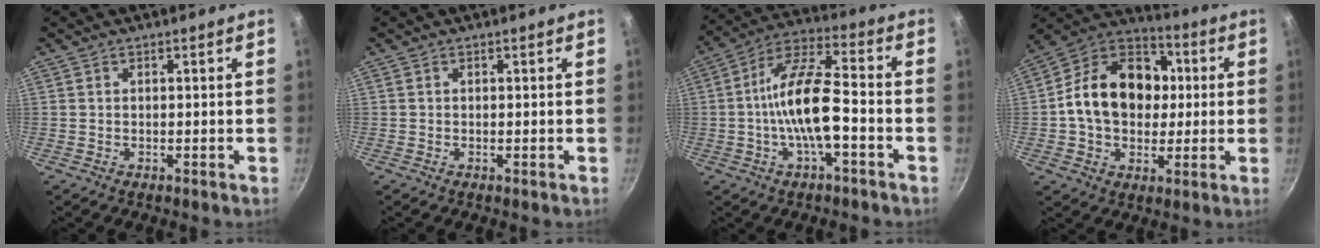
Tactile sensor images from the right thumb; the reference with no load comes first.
{"total": 0.0}
{"total": 13.4, "force": [-3.2, 4.7, 12.1], "torque": [-0.221, 0.041, -0.069]}
{"total": 19.2, "force": [1.1, 14.6, 12.4], "torque": [-0.178, 0.030, 0.002]}